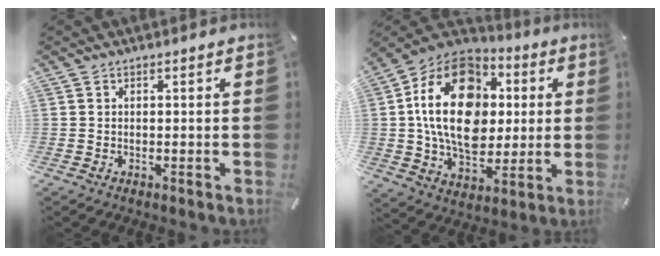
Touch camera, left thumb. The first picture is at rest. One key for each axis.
{"total": 22.8, "fx": 2.9, "fy": 16.3, "fz": 15.6, "tx": -0.293, "ty": 0.005, "tz": 0.050}